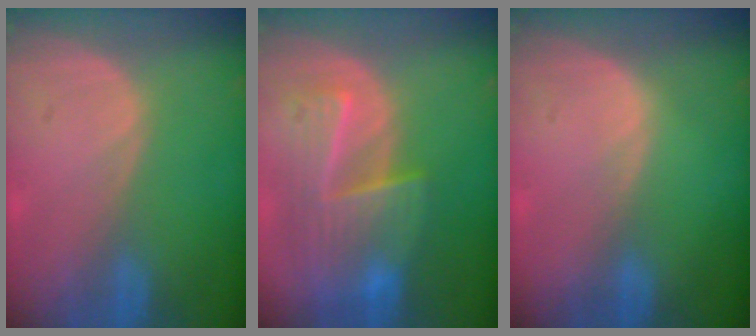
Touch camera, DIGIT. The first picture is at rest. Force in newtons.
{"total": 8.9, "press": 8.3, "slide": 3.3}
{"total": 0.5, "press": 0.3, "slide": 0.4}